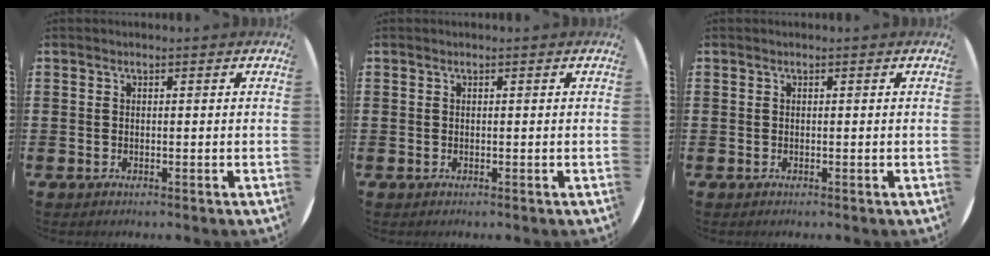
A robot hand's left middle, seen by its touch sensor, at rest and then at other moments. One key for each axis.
{"total": 0.0}
{"total": 0.0}